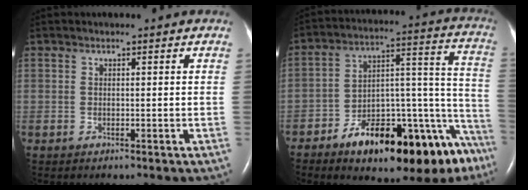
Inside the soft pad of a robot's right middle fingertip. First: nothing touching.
{"total": 24.5, "force": [-17.0, 7.7, 15.9], "torque": [-0.132, 0.049, -0.236]}